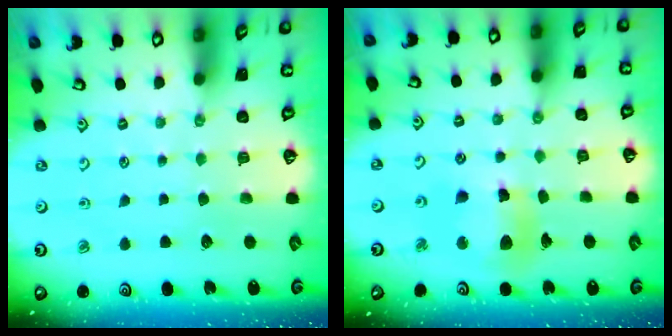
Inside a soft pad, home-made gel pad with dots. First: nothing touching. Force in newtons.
{"total": 12.0, "press": 11.9, "slide": 1.6}